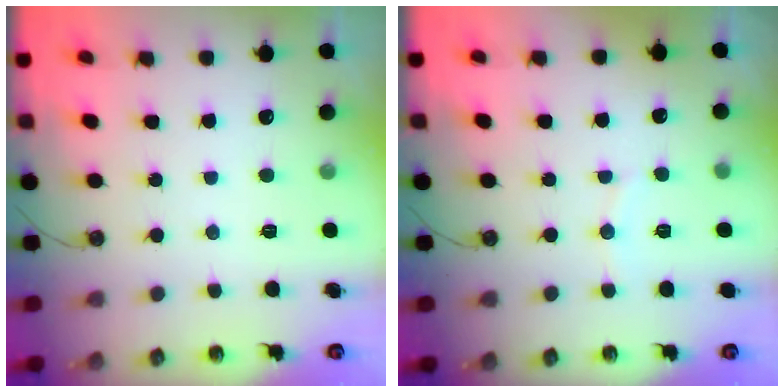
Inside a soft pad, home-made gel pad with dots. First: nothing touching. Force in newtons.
{"total": 4.0, "press": 3.9, "slide": 0.7}